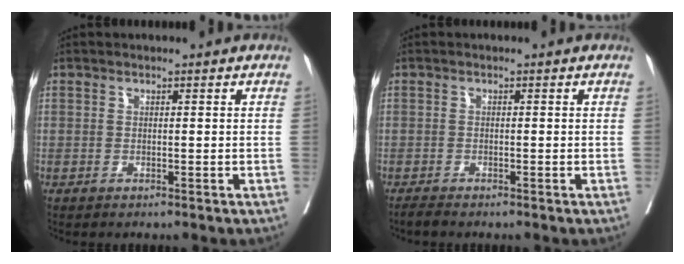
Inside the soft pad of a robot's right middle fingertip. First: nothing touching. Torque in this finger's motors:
{"motor_torque": [0.20, -0.16, 0.04, 0.00]}